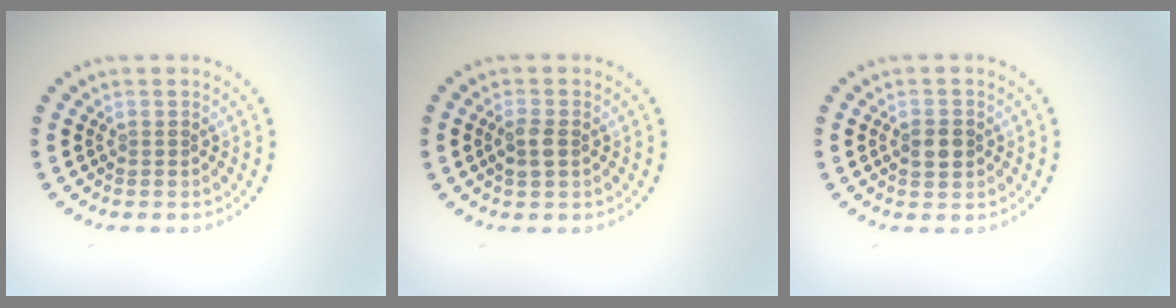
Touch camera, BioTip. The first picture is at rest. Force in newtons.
{"total": 1.8, "press": 1.8, "slide": 0.2}
{"total": 2.4, "press": 2.4, "slide": 0.0}